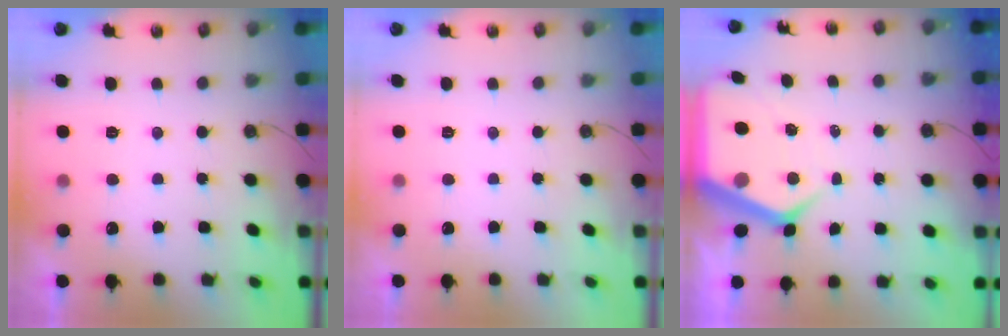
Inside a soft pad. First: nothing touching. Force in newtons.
{"total": 0.0}
{"total": 7.6, "press": 7.6, "slide": 0.8}